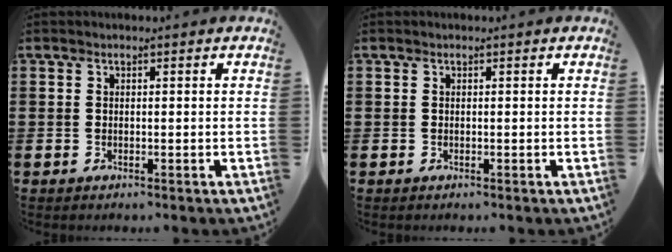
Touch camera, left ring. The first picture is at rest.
{"total": 0.0}